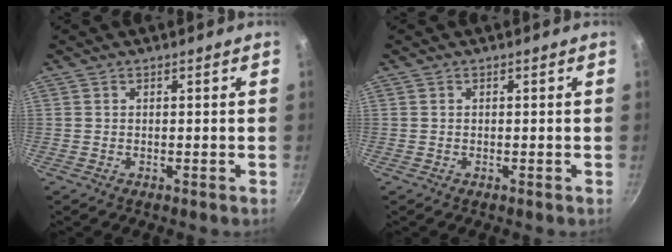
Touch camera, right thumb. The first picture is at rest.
{"total": 0.0}